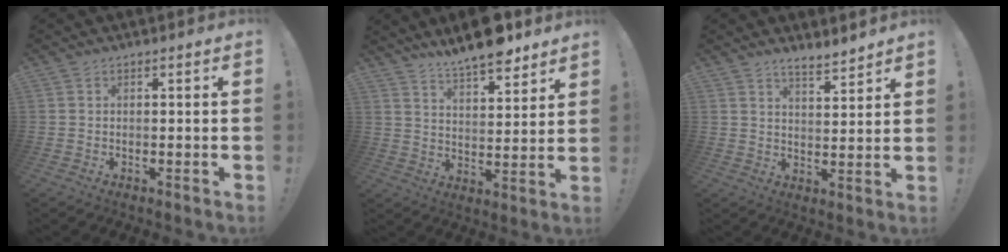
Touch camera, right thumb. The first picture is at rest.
{"total": 10.5, "force": [9.0, 2.3, 4.8], "torque": [-0.074, -0.066, 0.159]}
{"total": 5.4, "force": [4.9, 0.9, 2.1], "torque": [-0.033, -0.034, 0.087]}